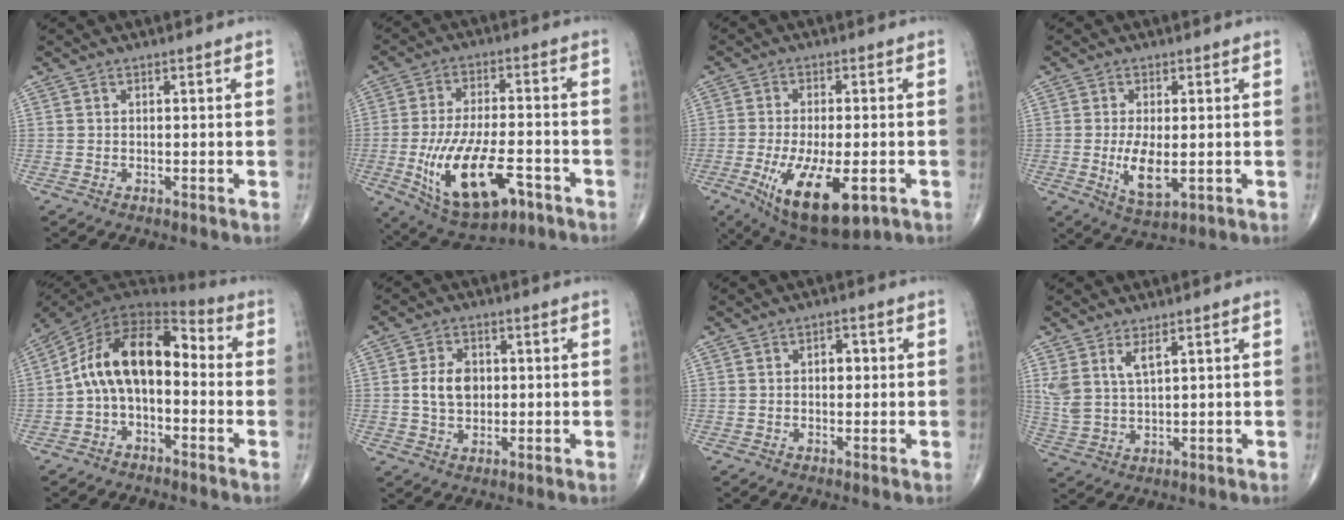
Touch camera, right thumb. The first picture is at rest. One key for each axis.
{"total": 17.3, "fx": -5.7, "fy": 7.5, "fz": 14.4, "tx": -0.264, "ty": 0.008, "tz": -0.079}
{"total": 15.9, "fx": -5.8, "fy": 6.5, "fz": 13.3, "tx": -0.232, "ty": -0.012, "tz": -0.077}
{"total": 6.7, "fx": -0.8, "fy": 2.8, "fz": 6.1, "tx": -0.114, "ty": -0.017, "tz": -0.006}
{"total": 14.6, "fx": -1.1, "fy": 8.5, "fz": 11.8, "tx": -0.185, "ty": 0.060, "tz": -0.033}
{"total": 6.5, "fx": 0.4, "fy": 4.7, "fz": 4.5, "tx": -0.070, "ty": 0.002, "tz": 0.009}
{"total": 2.8, "fx": 0.3, "fy": 1.8, "fz": 2.1, "tx": -0.022, "ty": 0.008, "tz": 0.003}
{"total": 5.8, "fx": 3.0, "fy": 2.3, "fz": 4.4, "tx": -0.095, "ty": -0.013, "tz": 0.071}